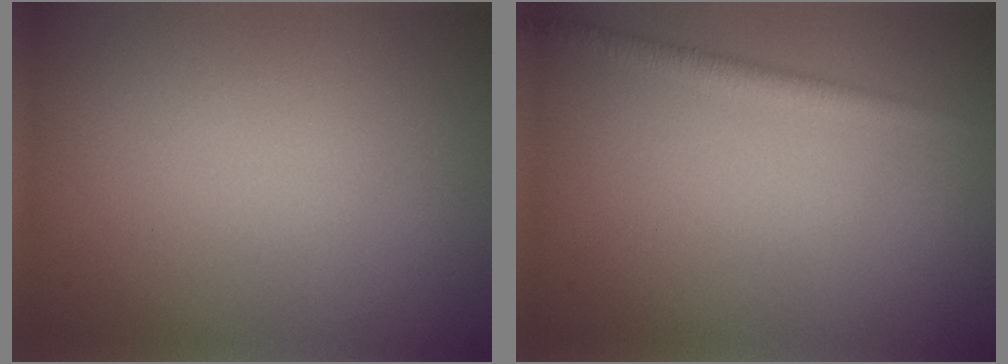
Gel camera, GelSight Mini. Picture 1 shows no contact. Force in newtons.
{"total": 1.7, "press": 1.7, "slide": 0.1}